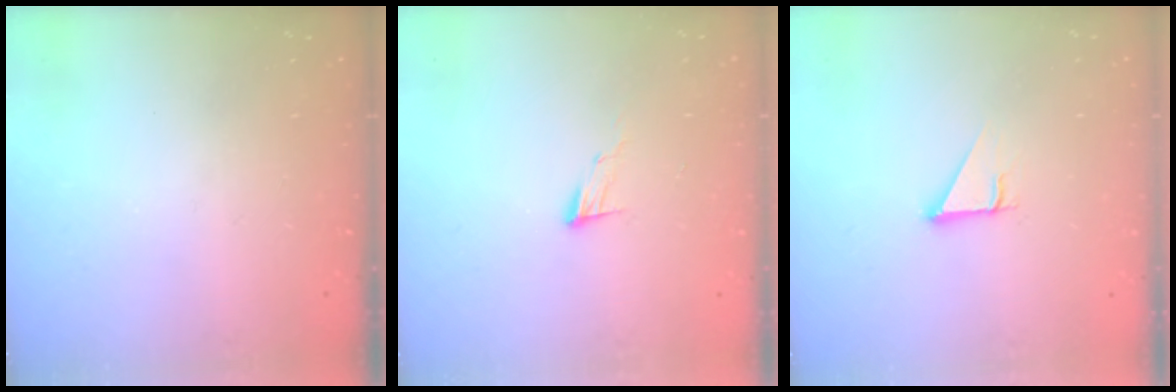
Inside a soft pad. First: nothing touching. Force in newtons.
{"total": 6.2, "press": 6.2, "slide": 0.6}
{"total": 2.7, "press": 2.7, "slide": 0.3}